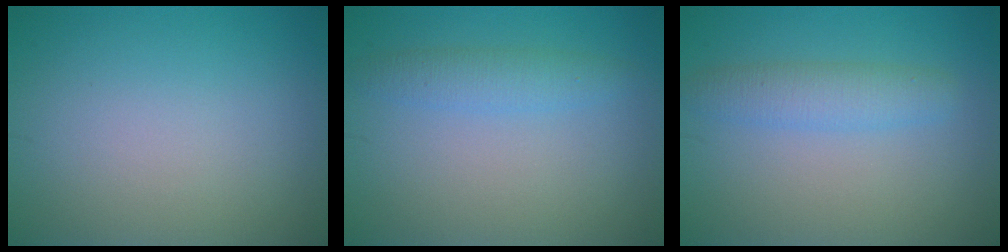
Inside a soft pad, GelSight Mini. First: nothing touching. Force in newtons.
{"total": 2.2, "press": 2.2, "slide": 0.2}
{"total": 2.7, "press": 2.7, "slide": 0.2}